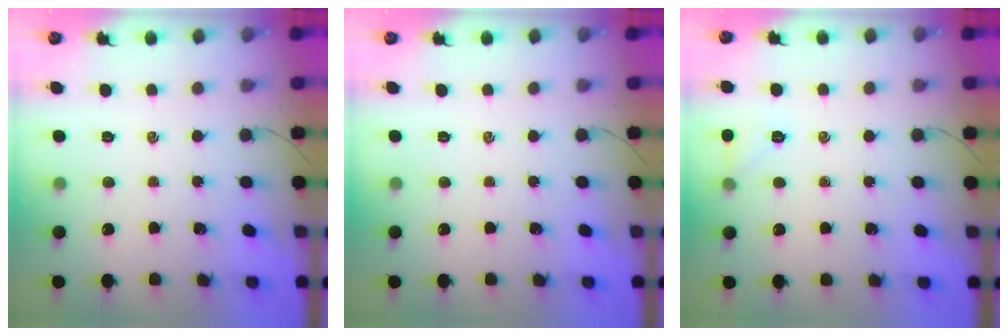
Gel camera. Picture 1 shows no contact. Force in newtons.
{"total": 0.0}
{"total": 5.6, "press": 5.4, "slide": 1.5}